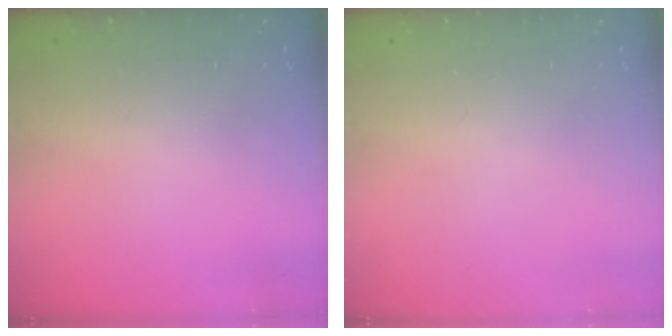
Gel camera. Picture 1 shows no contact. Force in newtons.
{"total": 0.0}